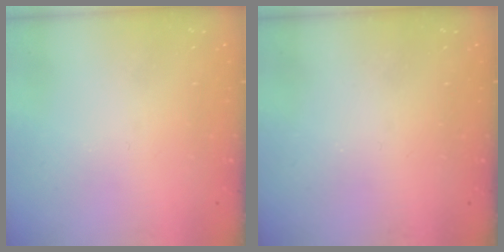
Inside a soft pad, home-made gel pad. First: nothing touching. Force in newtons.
{"total": 2.2, "press": 2.1, "slide": 0.4}